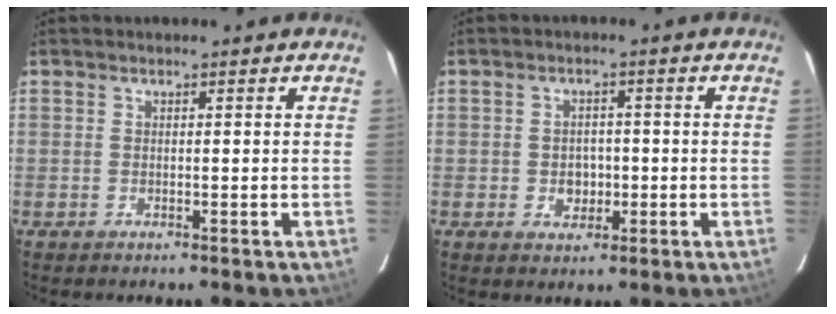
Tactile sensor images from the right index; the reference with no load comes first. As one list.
[{"total": 3.7, "force": [-0.7, 3.2, 1.8], "torque": [-0.034, 0.007, -0.005]}]